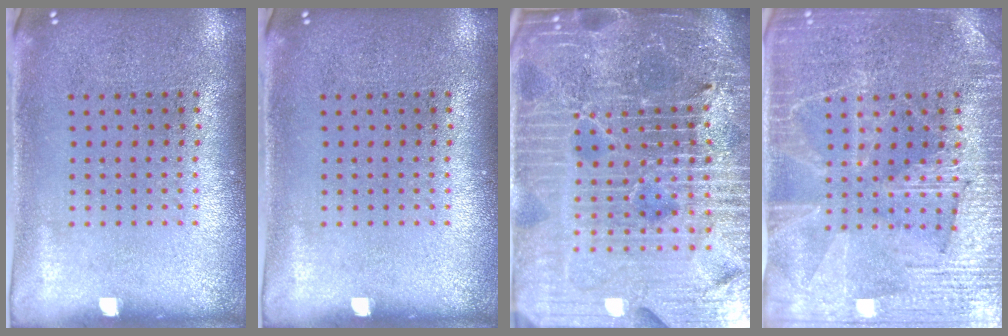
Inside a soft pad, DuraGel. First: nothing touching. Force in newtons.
{"total": 0.0}
{"total": 7.2, "press": 6.3, "slide": 3.6}
{"total": 3.8, "press": 3.7, "slide": 1.0}